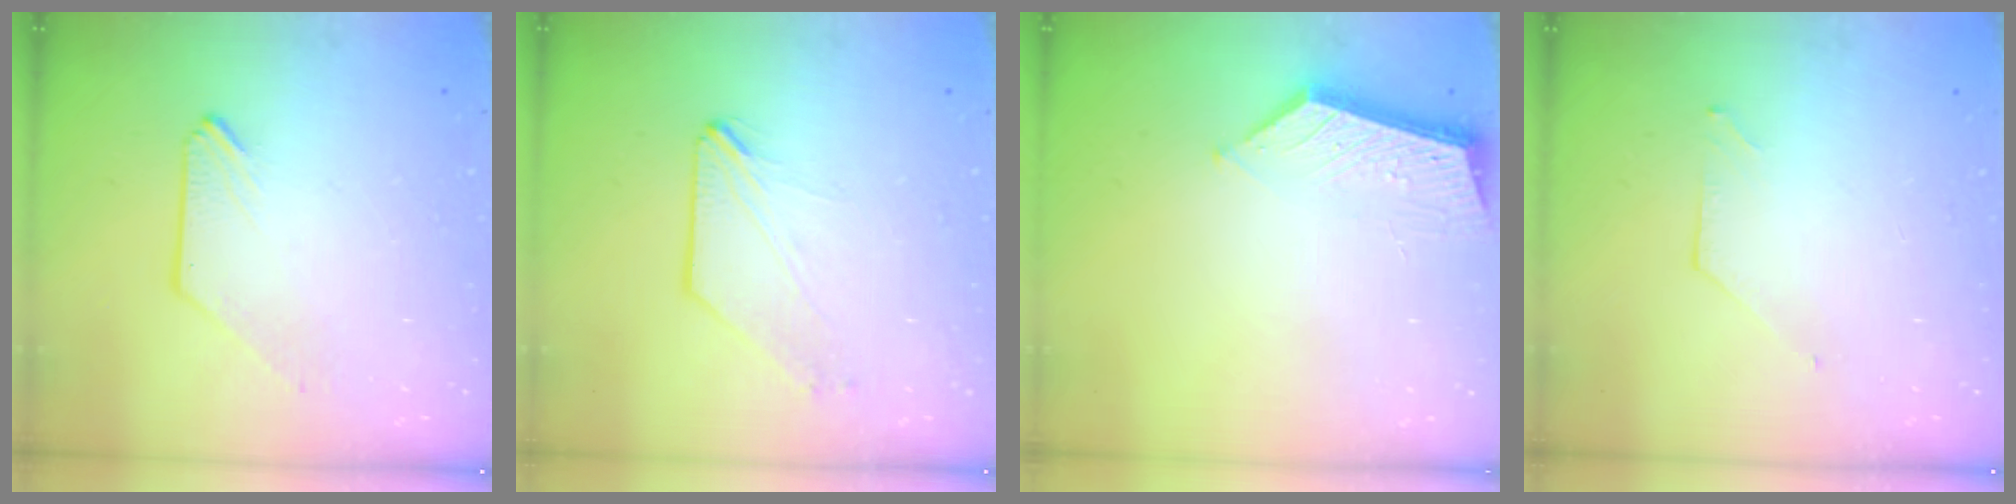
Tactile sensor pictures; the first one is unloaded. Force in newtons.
{"total": 0.8, "press": 0.8, "slide": 0.2}
{"total": 6.1, "press": 6.1, "slide": 0.2}
{"total": 0.0}